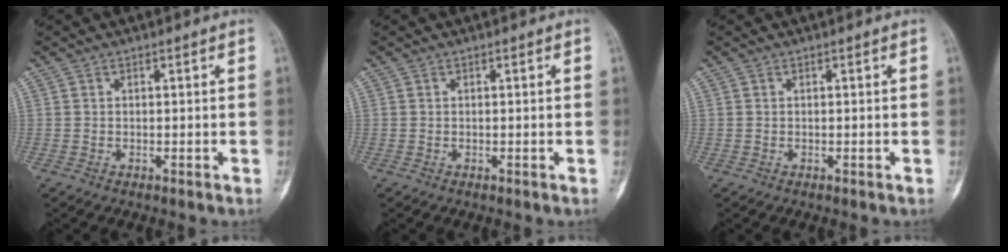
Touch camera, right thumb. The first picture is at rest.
{"total": 0.0}
{"total": 0.0}